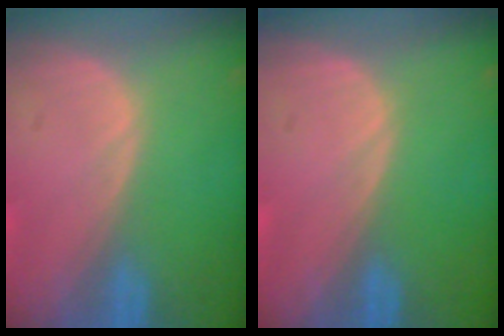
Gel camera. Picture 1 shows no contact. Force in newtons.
{"total": 0.0}